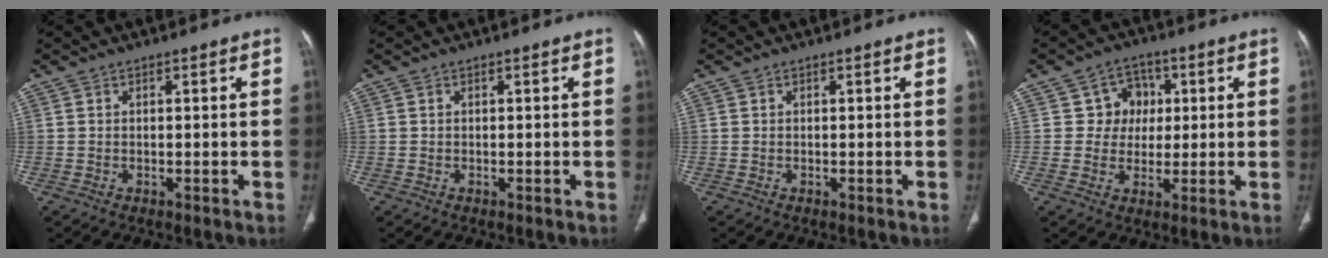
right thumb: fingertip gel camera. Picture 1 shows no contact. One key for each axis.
{"total": 0.0}
{"total": 0.0}
{"total": 6.8, "fx": 1.4, "fy": 6.4, "fz": 2.0, "tx": 0.015, "ty": 0.008, "tz": 0.016}